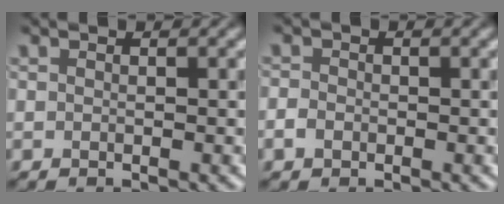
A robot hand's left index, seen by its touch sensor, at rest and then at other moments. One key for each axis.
{"total": 1.5, "fx": -0.6, "fy": 1.2, "fz": 0.7, "tx": -0.012, "ty": -0.001, "tz": -0.017}